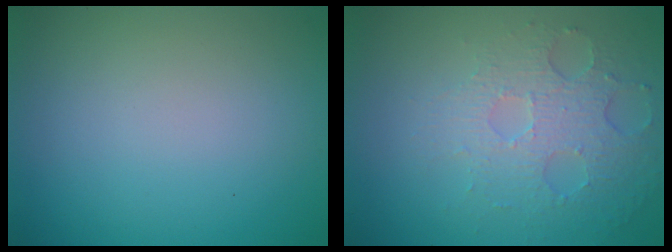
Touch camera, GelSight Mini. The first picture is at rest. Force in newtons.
{"total": 4.0, "press": 3.2, "slide": 2.5}